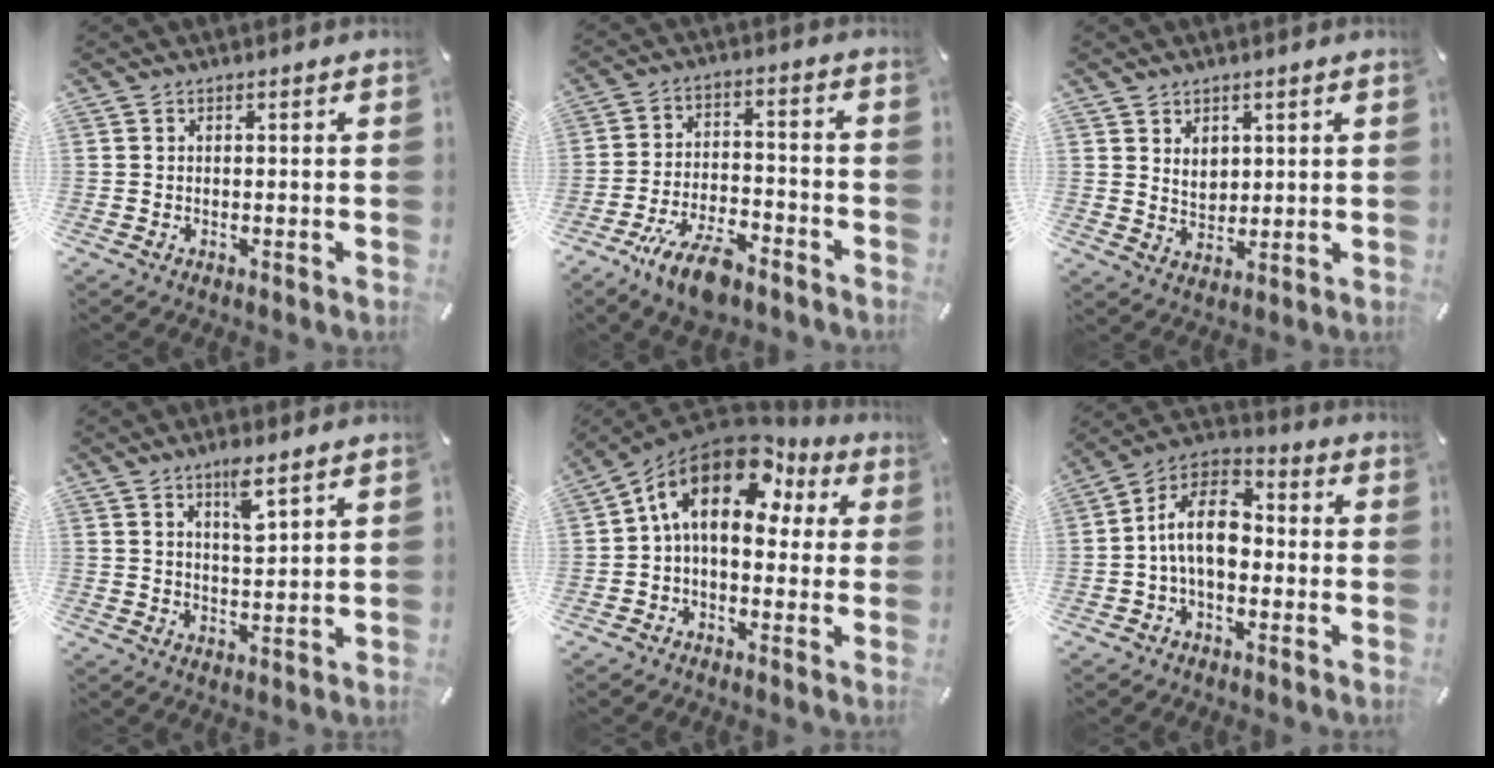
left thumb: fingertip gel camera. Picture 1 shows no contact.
{"total": 11.9, "force": [-8.4, 4.4, 7.1], "torque": [-0.133, 0.047, -0.154]}
{"total": 4.6, "force": [2.2, 3.8, 1.5], "torque": [-0.019, -0.009, 0.037]}
{"total": 6.1, "force": [4.2, 1.6, 4.1], "torque": [-0.059, -0.025, 0.067]}
{"total": 15.7, "force": [4.6, 9.6, 11.6], "torque": [-0.212, -0.011, 0.074]}
{"total": 12.7, "force": [-1.2, 7.9, 9.9], "torque": [-0.206, 0.015, -0.021]}